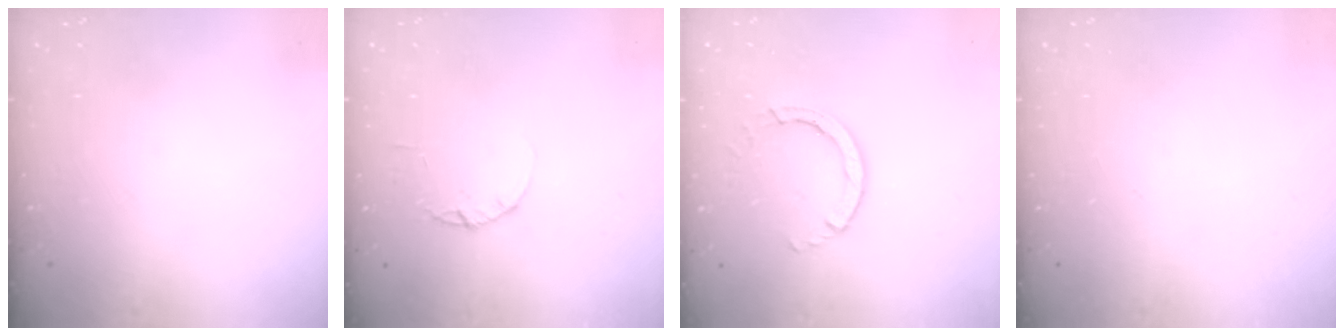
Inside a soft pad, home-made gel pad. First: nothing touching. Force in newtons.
{"total": 2.2, "press": 2.2, "slide": 0.4}
{"total": 4.0, "press": 4.0, "slide": 0.4}
{"total": 0.0}